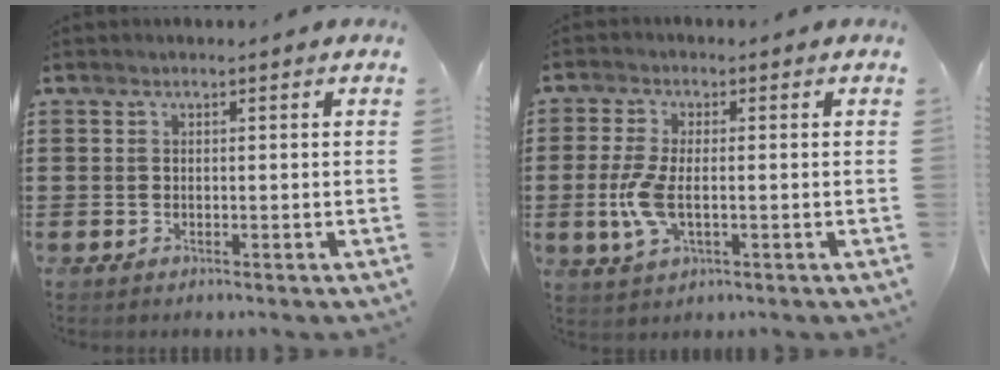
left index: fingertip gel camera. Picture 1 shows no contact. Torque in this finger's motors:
{"motor_torque": [0.66, -0.24, 0.69, 0.13]}